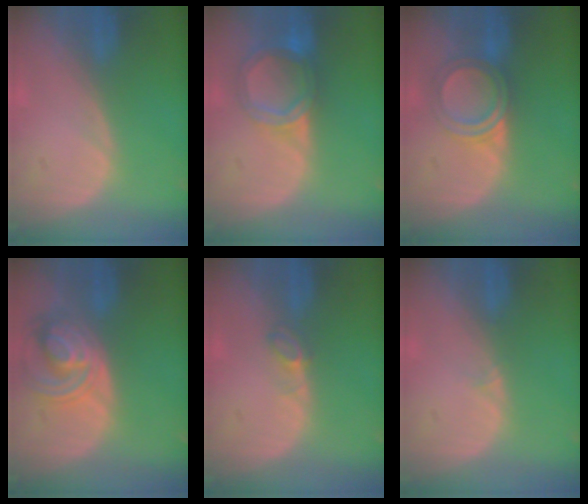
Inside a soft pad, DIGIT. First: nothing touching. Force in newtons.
{"total": 6.4, "press": 5.7, "slide": 2.9}
{"total": 5.0, "press": 4.9, "slide": 1.1}
{"total": 7.7, "press": 6.9, "slide": 3.5}
{"total": 2.0, "press": 1.9, "slide": 0.4}
{"total": 0.9, "press": 0.5, "slide": 0.7}